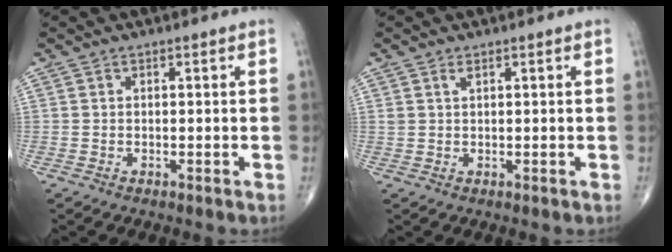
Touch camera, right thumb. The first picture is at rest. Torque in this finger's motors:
{"motor_torque": [-0.12, 0.04, 0.20, 0.19, 0.00]}